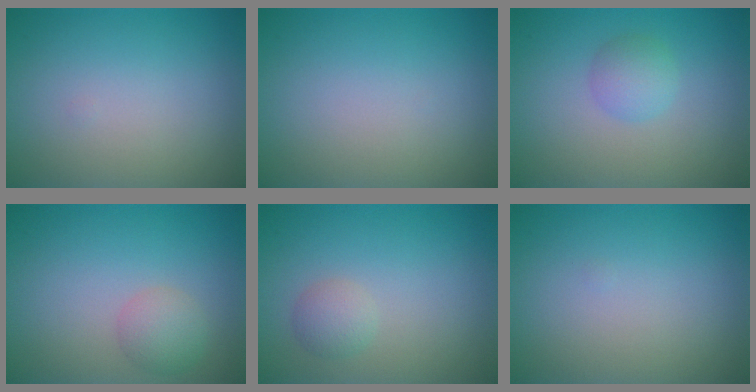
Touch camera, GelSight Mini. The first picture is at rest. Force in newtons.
{"total": 0.0}
{"total": 2.1, "press": 2.1, "slide": 0.0}
{"total": 2.1, "press": 2.1, "slide": 0.1}
{"total": 1.6, "press": 1.6, "slide": 0.1}
{"total": 0.0}